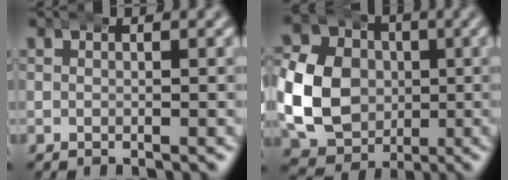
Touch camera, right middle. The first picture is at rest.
{"total": 12.9, "force": [0.0, 11.3, 6.2], "torque": [-0.143, -0.041, 0.005]}